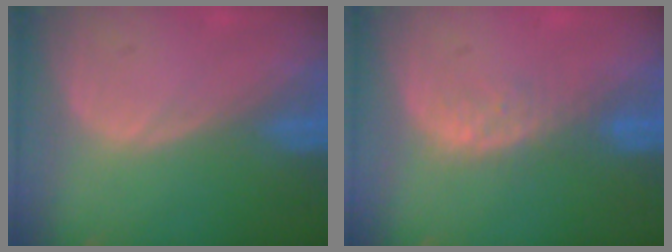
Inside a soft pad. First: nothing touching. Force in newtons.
{"total": 2.8, "press": 2.8, "slide": 0.3}